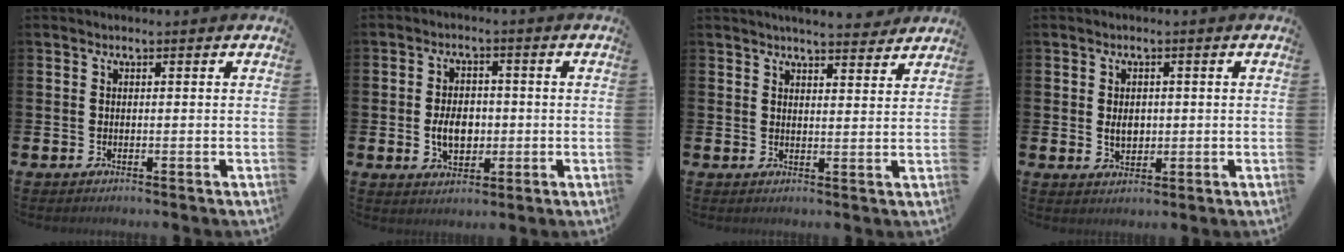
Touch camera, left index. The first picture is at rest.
{"total": 4.7, "force": [-0.5, 3.3, 3.4], "torque": [-0.046, 0.002, -0.015]}
{"total": 4.6, "force": [4.5, 0.2, 0.6], "torque": [-0.009, -0.026, 0.080]}
{"total": 2.6, "force": [0.2, 1.9, 1.8], "torque": [-0.017, 0.001, -0.002]}